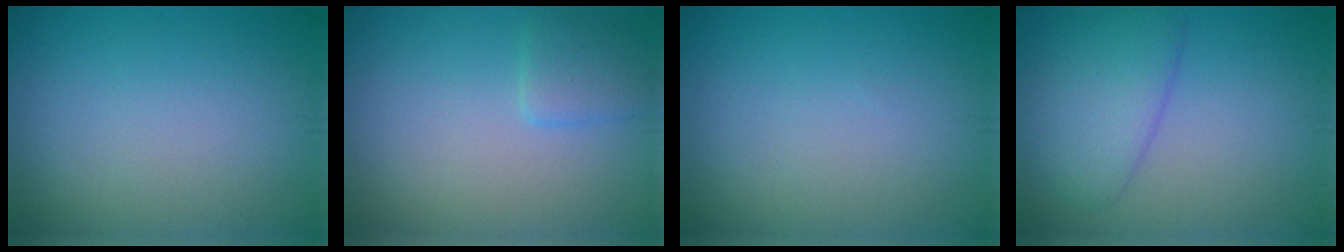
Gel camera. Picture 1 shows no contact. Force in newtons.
{"total": 1.9, "press": 1.9, "slide": 0.1}
{"total": 0.0}
{"total": 4.3, "press": 4.3, "slide": 0.3}